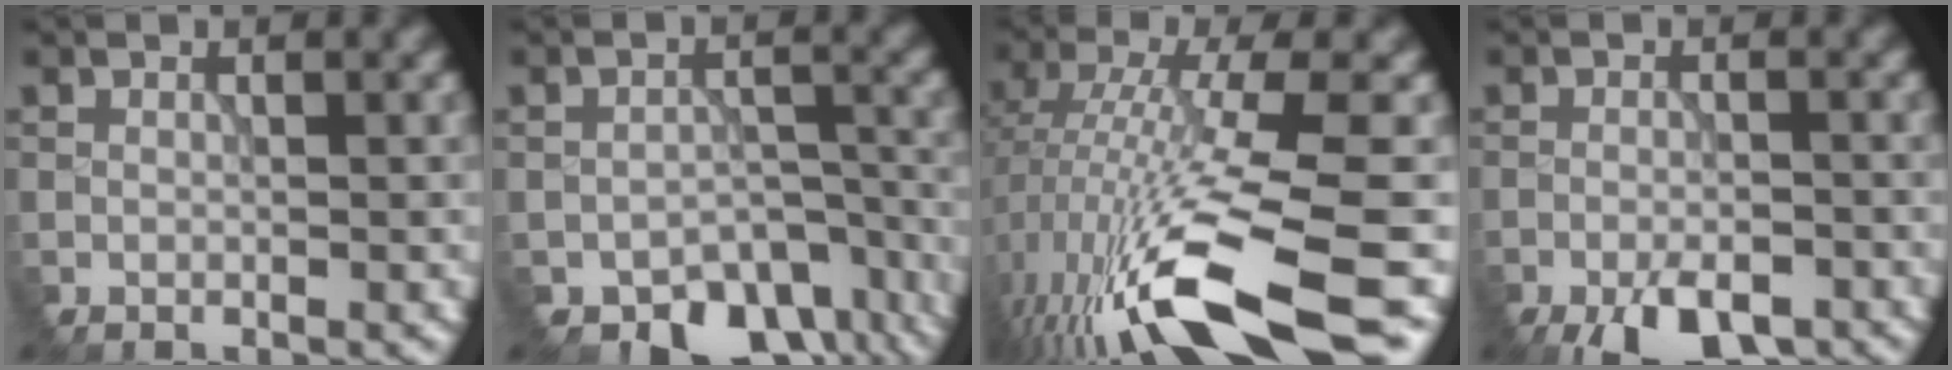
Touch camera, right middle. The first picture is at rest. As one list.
[{"total": 8.0, "force": [-5.7, 4.6, 3.3], "torque": [-0.037, -0.034, -0.069]}, {"total": 12.5, "force": [-5.9, 2.1, 10.7], "torque": [-0.207, -0.011, -0.096]}, {"total": 6.5, "force": [-4.7, 2.2, 3.9], "torque": [-0.060, -0.019, -0.074]}]